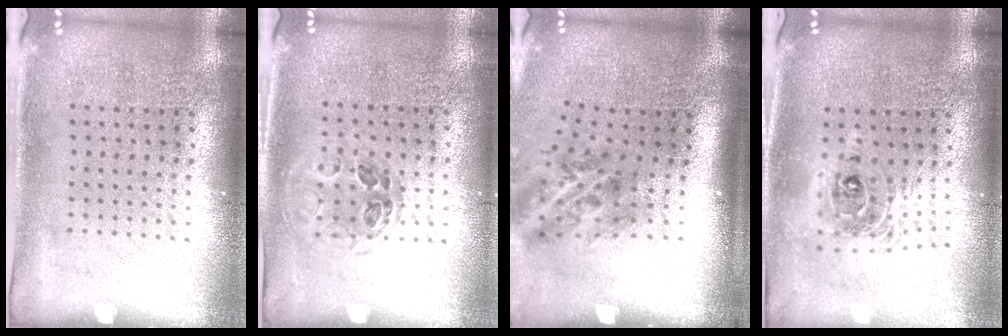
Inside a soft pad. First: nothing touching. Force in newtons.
{"total": 0.9, "press": 0.9, "slide": 0.3}
{"total": 2.1, "press": 1.3, "slide": 1.6}
{"total": 2.0, "press": 1.5, "slide": 1.3}